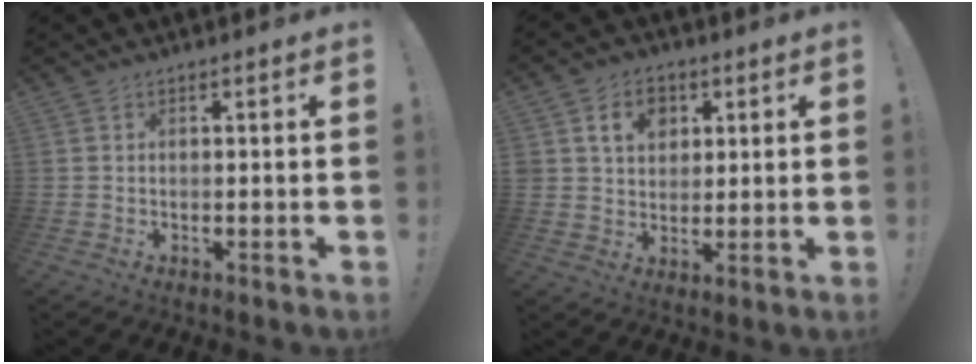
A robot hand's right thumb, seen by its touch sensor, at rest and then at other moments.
{"total": 9.3, "force": [3.9, 7.5, 4.0], "torque": [-0.060, -0.006, 0.074]}